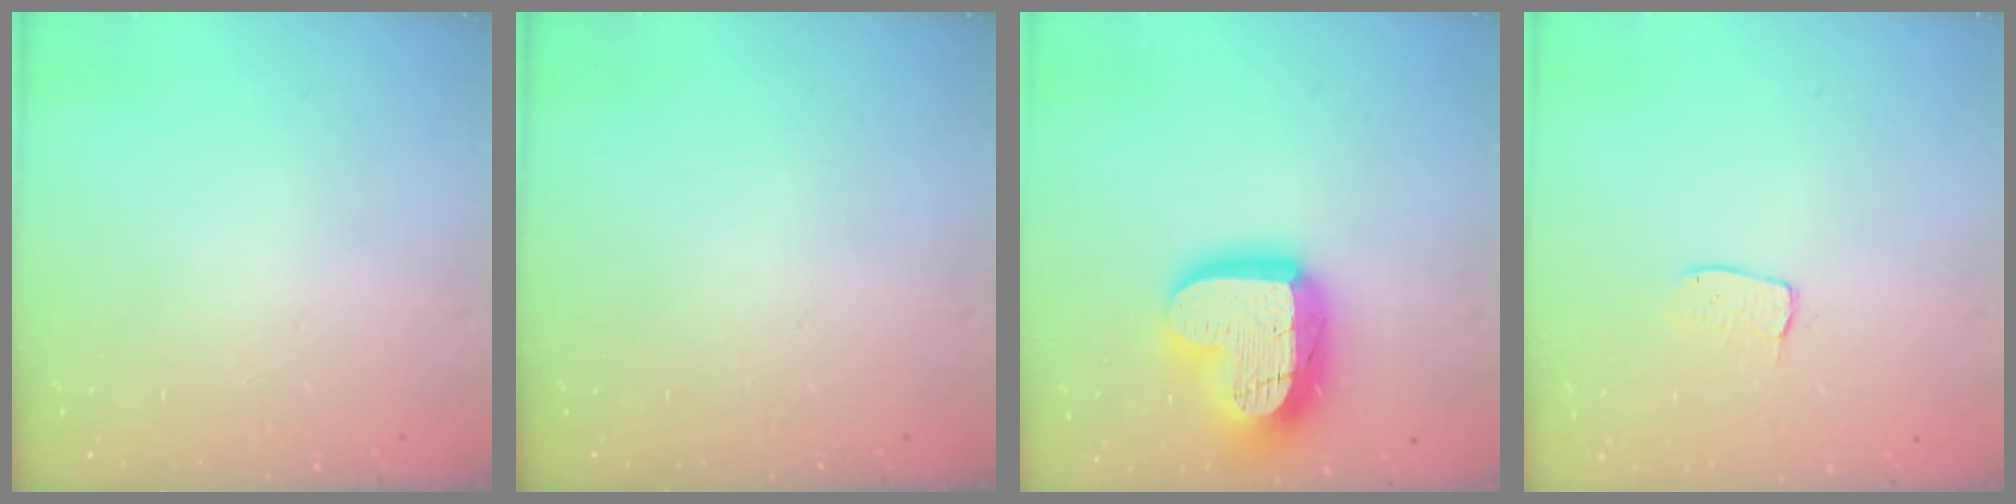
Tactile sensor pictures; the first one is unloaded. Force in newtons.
{"total": 0.0}
{"total": 21.2, "press": 21.2, "slide": 1.7}
{"total": 4.2, "press": 4.2, "slide": 0.2}